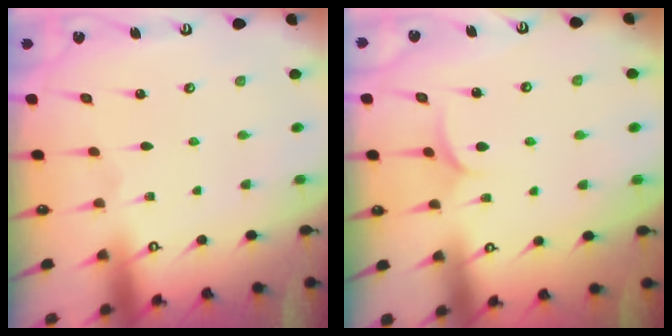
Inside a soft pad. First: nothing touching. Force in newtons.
{"total": 4.5, "press": 4.5, "slide": 0.6}